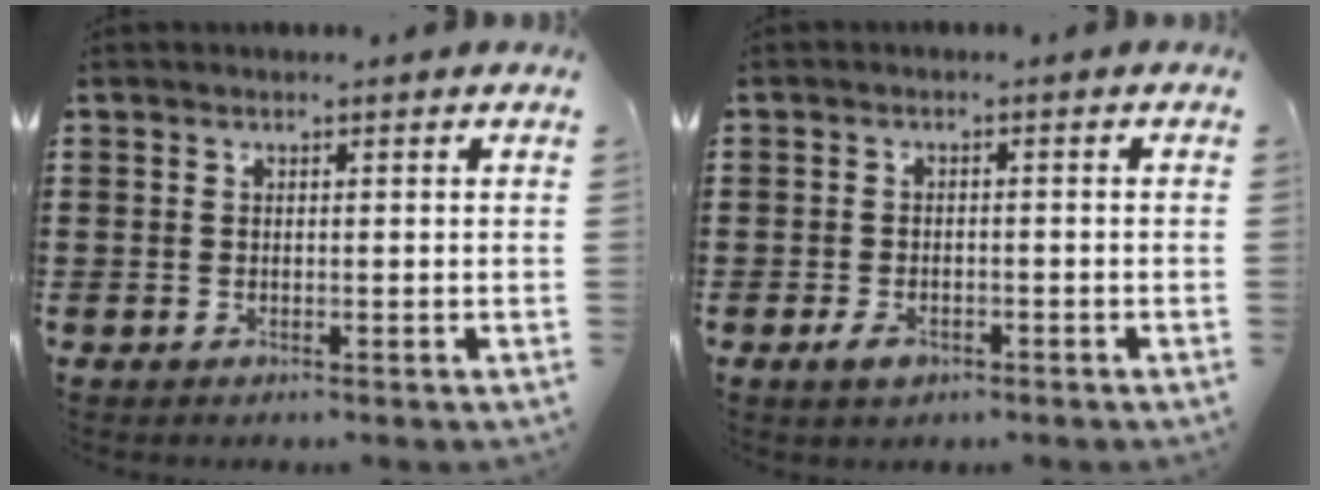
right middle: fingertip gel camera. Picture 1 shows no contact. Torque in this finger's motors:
{"motor_torque": [0.29, -0.37, 0.03, 0.02]}